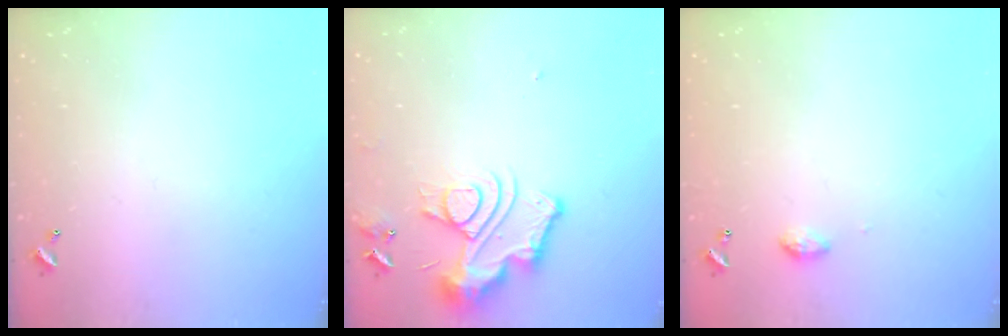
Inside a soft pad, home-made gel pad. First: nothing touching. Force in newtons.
{"total": 13.0, "press": 12.9, "slide": 1.3}
{"total": 4.7, "press": 4.7, "slide": 0.6}